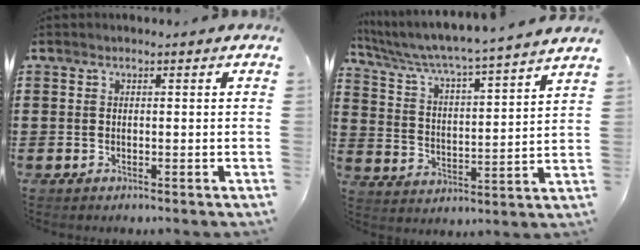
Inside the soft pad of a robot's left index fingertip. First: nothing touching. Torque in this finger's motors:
{"motor_torque": [1.09, -1.05, 0.55, 0.21]}